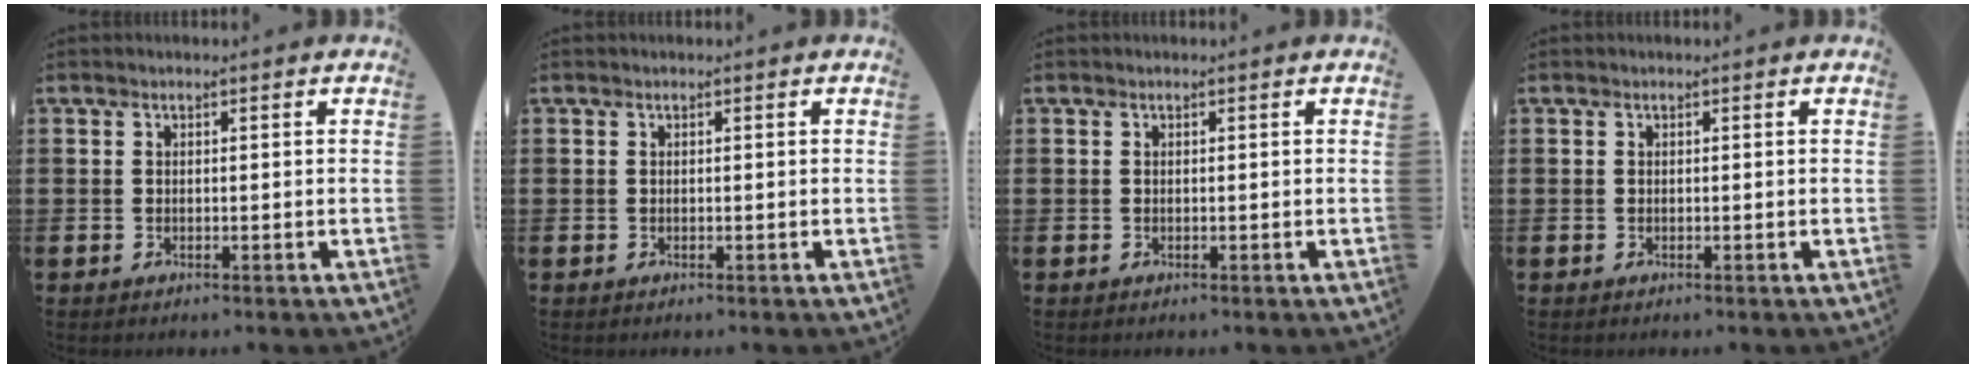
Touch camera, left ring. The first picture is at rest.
{"total": 0.0}
{"total": 0.0}
{"total": 0.0}